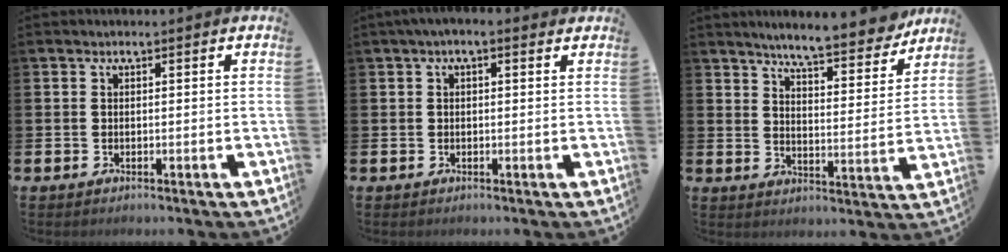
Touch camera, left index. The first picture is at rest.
{"total": 1.2, "force": [0.5, 0.5, 1.0], "torque": [-0.009, 0.003, 0.005]}
{"total": 7.6, "force": [7.2, 0.5, 2.3], "torque": [-0.043, -0.056, 0.121]}